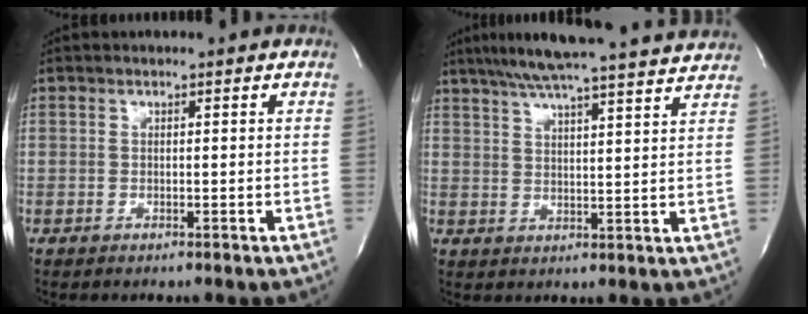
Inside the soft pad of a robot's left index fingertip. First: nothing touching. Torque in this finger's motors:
{"motor_torque": [-0.17, -0.17, 0.14, 0.07]}